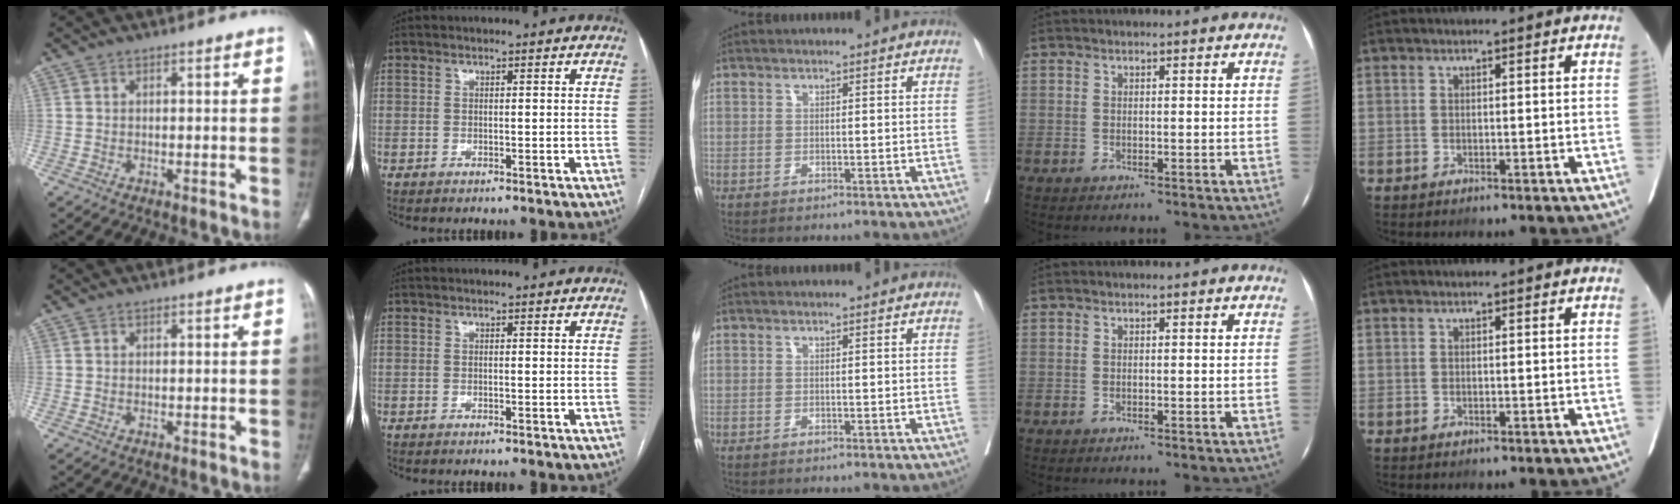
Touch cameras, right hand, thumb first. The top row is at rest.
{}